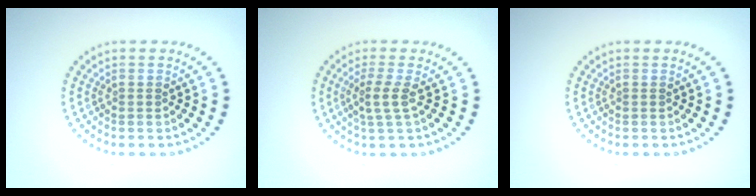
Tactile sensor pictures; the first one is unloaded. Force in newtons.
{"total": 2.0, "press": 1.5, "slide": 1.3}
{"total": 0.0}